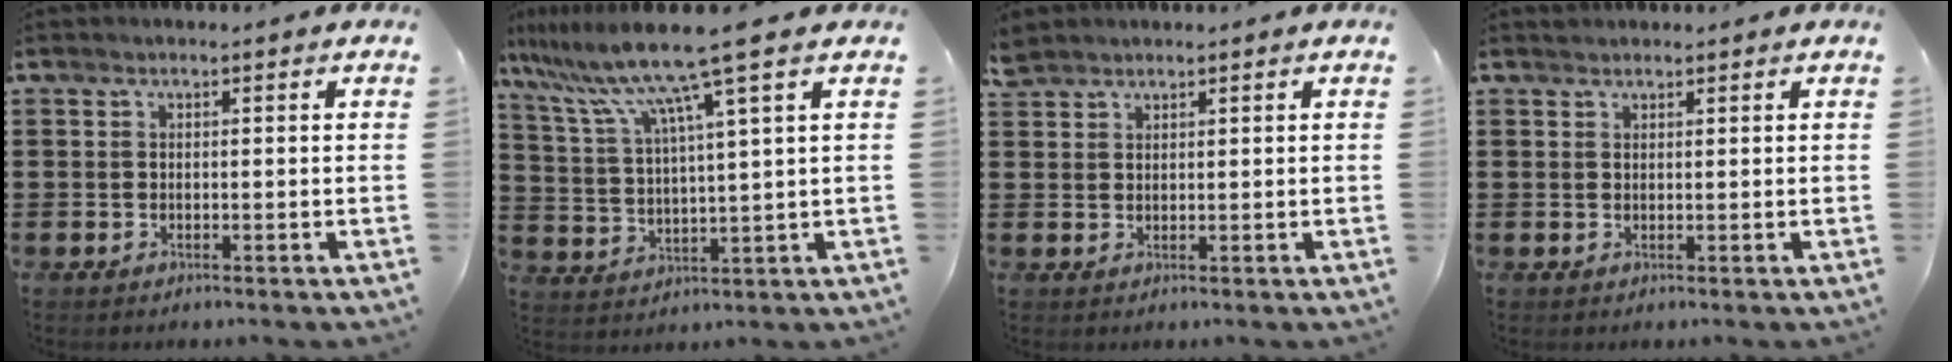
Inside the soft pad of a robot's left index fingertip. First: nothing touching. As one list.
[{"total": 10.8, "force": [7.7, -0.5, 7.6], "torque": [-0.173, -0.033, 0.125]}, {"total": 2.2, "force": [2.0, 0.8, 0.2], "torque": [-0.009, 0.002, 0.041]}, {"total": 0.9, "force": [0.8, 0.3, 0.0], "torque": [-0.002, 0.002, 0.017]}]